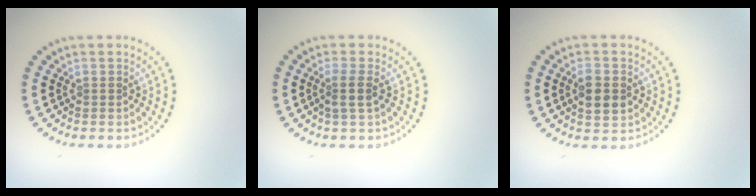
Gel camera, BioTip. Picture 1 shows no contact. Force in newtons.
{"total": 1.7, "press": 1.4, "slide": 0.9}
{"total": 2.8, "press": 2.7, "slide": 0.3}